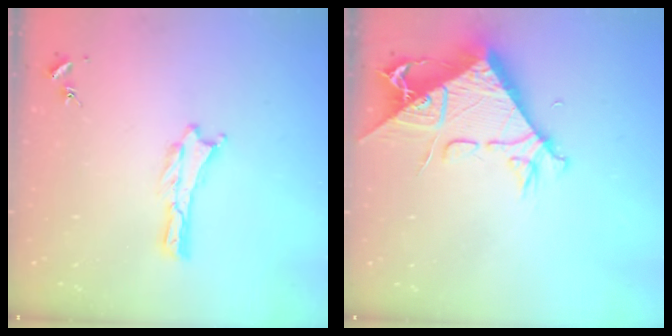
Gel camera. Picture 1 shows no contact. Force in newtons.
{"total": 9.7, "press": 9.7, "slide": 1.3}